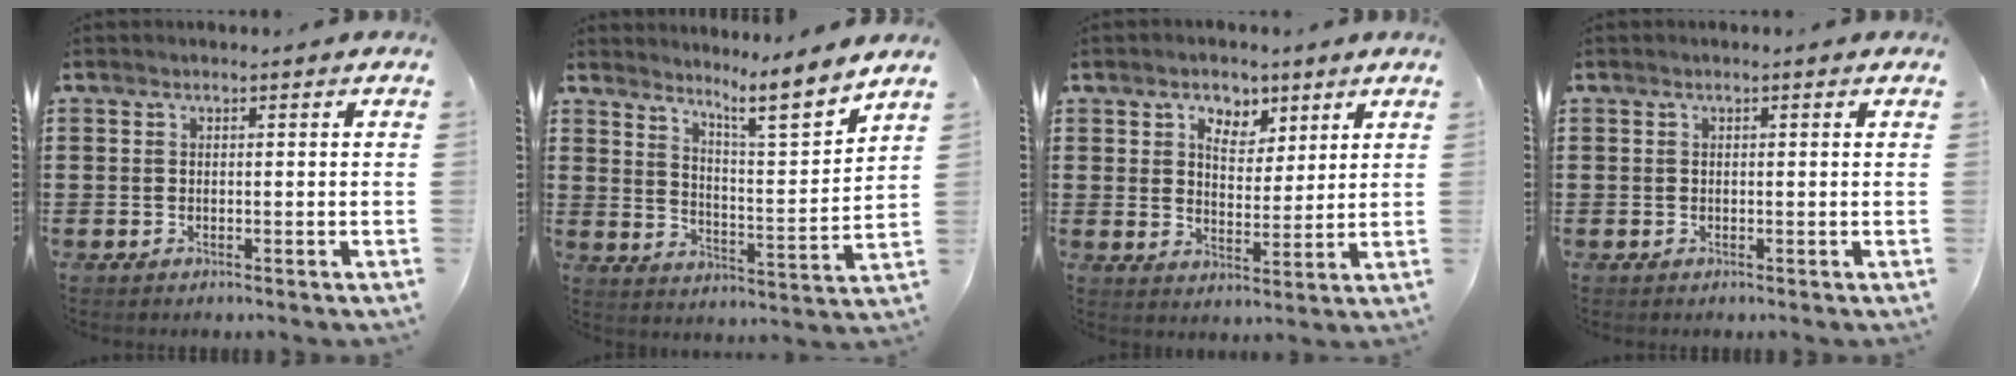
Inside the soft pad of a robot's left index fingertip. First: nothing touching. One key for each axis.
{"total": 7.5, "fx": 6.3, "fy": -0.3, "fz": 4.0, "tx": -0.068, "ty": -0.054, "tz": 0.097}
{"total": 4.7, "fx": 3.0, "fy": 3.3, "fz": 1.5, "tx": -0.034, "ty": 0.007, "tz": 0.049}
{"total": 0.0}